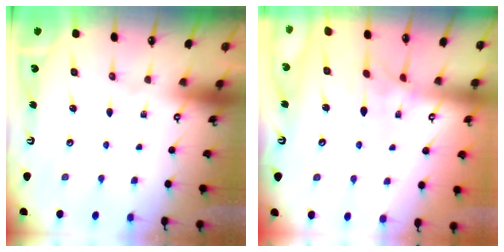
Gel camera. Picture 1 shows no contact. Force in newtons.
{"total": 1.2, "press": 0.8, "slide": 0.9}